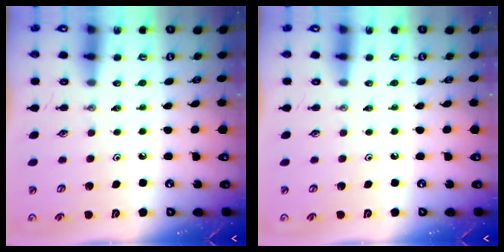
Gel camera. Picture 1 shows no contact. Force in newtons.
{"total": 0.0}